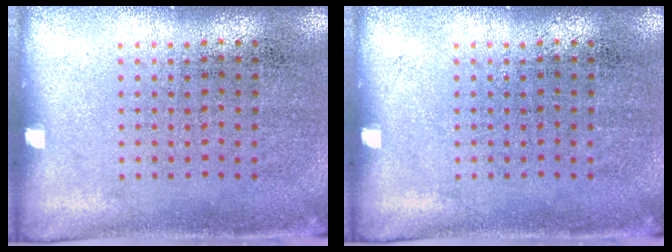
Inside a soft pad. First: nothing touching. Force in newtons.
{"total": 0.0}